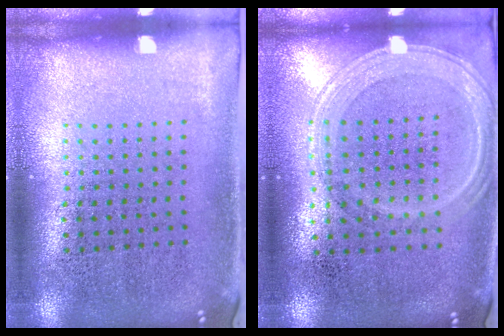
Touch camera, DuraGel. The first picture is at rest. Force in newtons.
{"total": 1.2, "press": 1.1, "slide": 0.5}